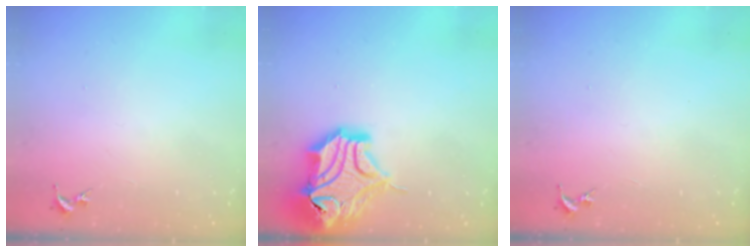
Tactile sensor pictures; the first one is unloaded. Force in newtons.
{"total": 20.0, "press": 19.8, "slide": 2.7}
{"total": 0.0}